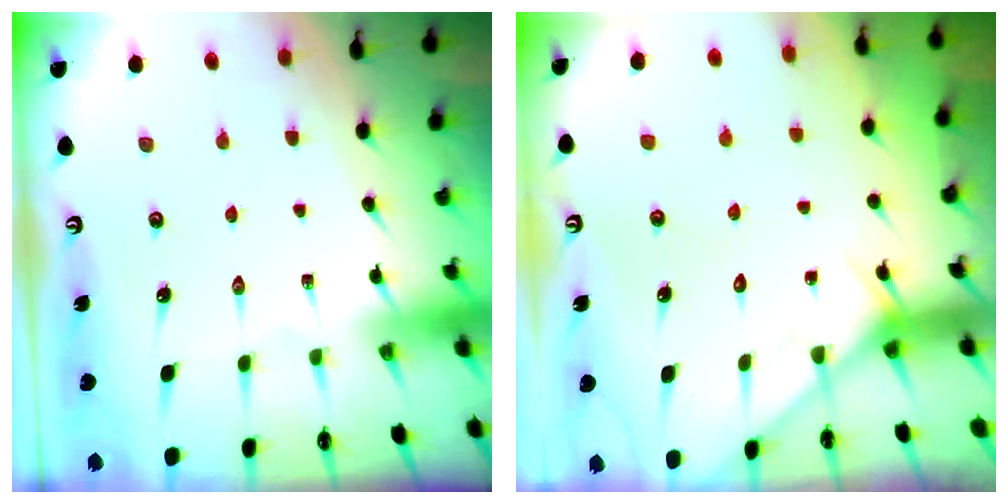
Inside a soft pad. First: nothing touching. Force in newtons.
{"total": 6.5, "press": 6.5, "slide": 0.6}